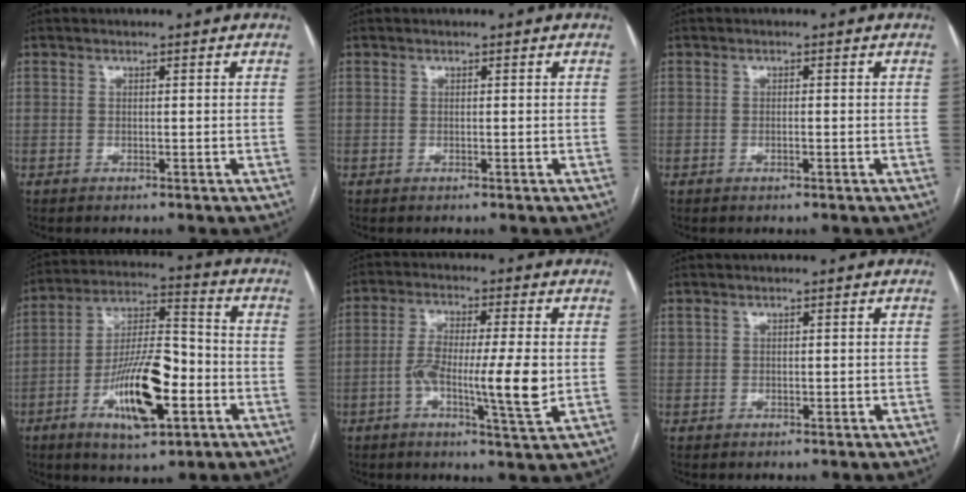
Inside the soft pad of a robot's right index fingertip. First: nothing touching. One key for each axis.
{"total": 0.0}
{"total": 0.6, "fx": -0.2, "fy": 0.1, "fz": 0.6, "tx": -0.011, "ty": 0.000, "tz": -0.002}
{"total": 15.2, "fx": -5.2, "fy": 4.3, "fz": 13.6, "tx": -0.251, "ty": 0.002, "tz": -0.085}
{"total": 10.5, "fx": -1.5, "fy": 0.8, "fz": 10.4, "tx": -0.182, "ty": -0.004, "tz": -0.030}
{"total": 0.8, "fx": 0.6, "fy": 0.4, "fz": 0.3, "tx": -0.003, "ty": 0.003, "tz": 0.014}